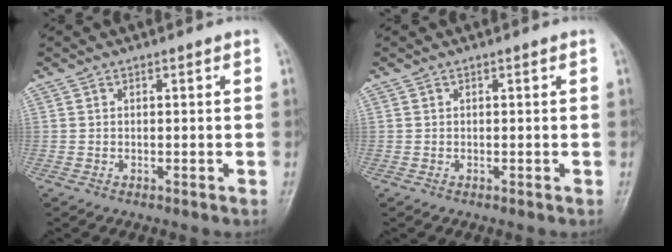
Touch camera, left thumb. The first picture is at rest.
{"total": 0.0}